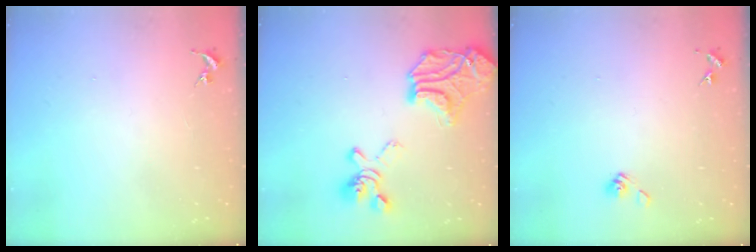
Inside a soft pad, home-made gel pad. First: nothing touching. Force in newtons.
{"total": 25.0, "press": 24.9, "slide": 2.6}
{"total": 5.4, "press": 5.0, "slide": 2.2}